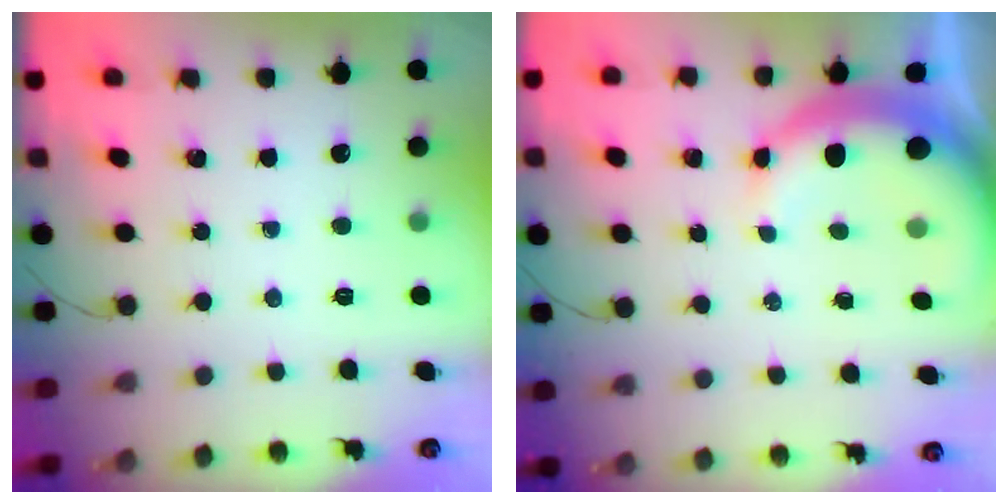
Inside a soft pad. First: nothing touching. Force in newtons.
{"total": 7.8, "press": 7.7, "slide": 1.4}